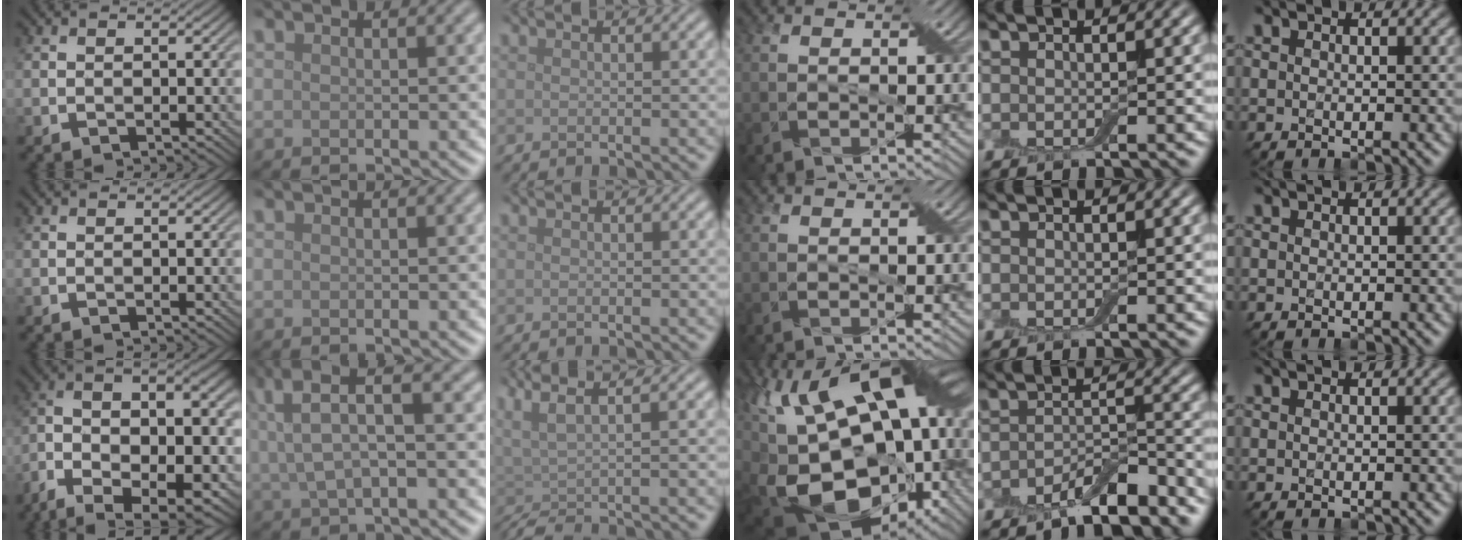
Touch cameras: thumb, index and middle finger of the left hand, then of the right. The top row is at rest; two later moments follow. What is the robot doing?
{"motion": "extract", "object": "backpack"}